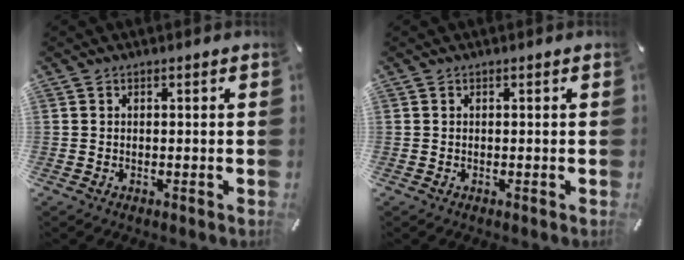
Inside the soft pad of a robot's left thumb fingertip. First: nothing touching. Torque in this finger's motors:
{"motor_torque": [-0.04, 0.04, 0.00, 0.07, 0.00]}